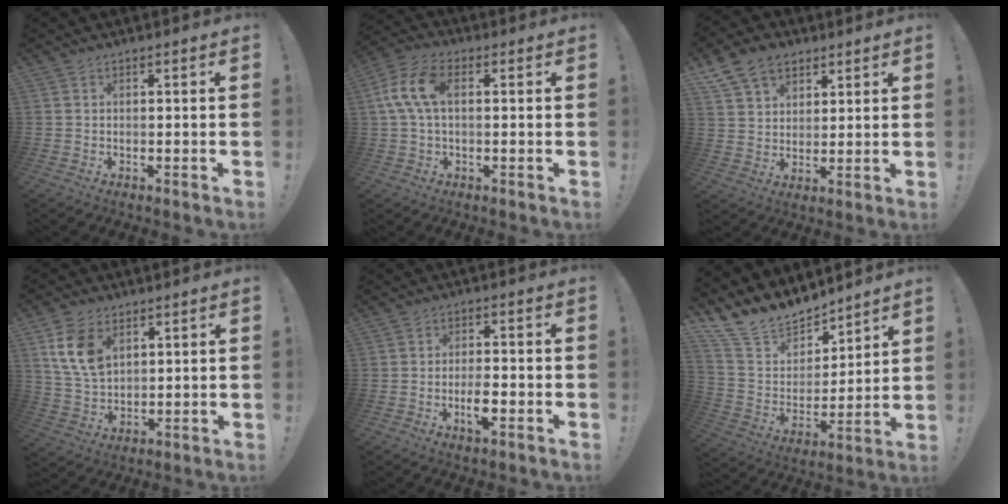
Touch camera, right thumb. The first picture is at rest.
{"total": 10.6, "force": [1.7, 5.8, 8.7], "torque": [-0.169, 0.010, 0.035]}
{"total": 11.1, "force": [6.8, 7.8, 4.1], "torque": [-0.070, -0.034, 0.134]}
{"total": 11.5, "force": [5.5, 7.5, 6.8], "torque": [-0.135, -0.010, 0.109]}
{"total": 4.9, "force": [-1.9, 1.9, 4.1], "torque": [-0.068, 0.002, -0.036]}
{"total": 14.8, "force": [13.1, 6.0, 3.3], "torque": [-0.080, -0.108, 0.245]}